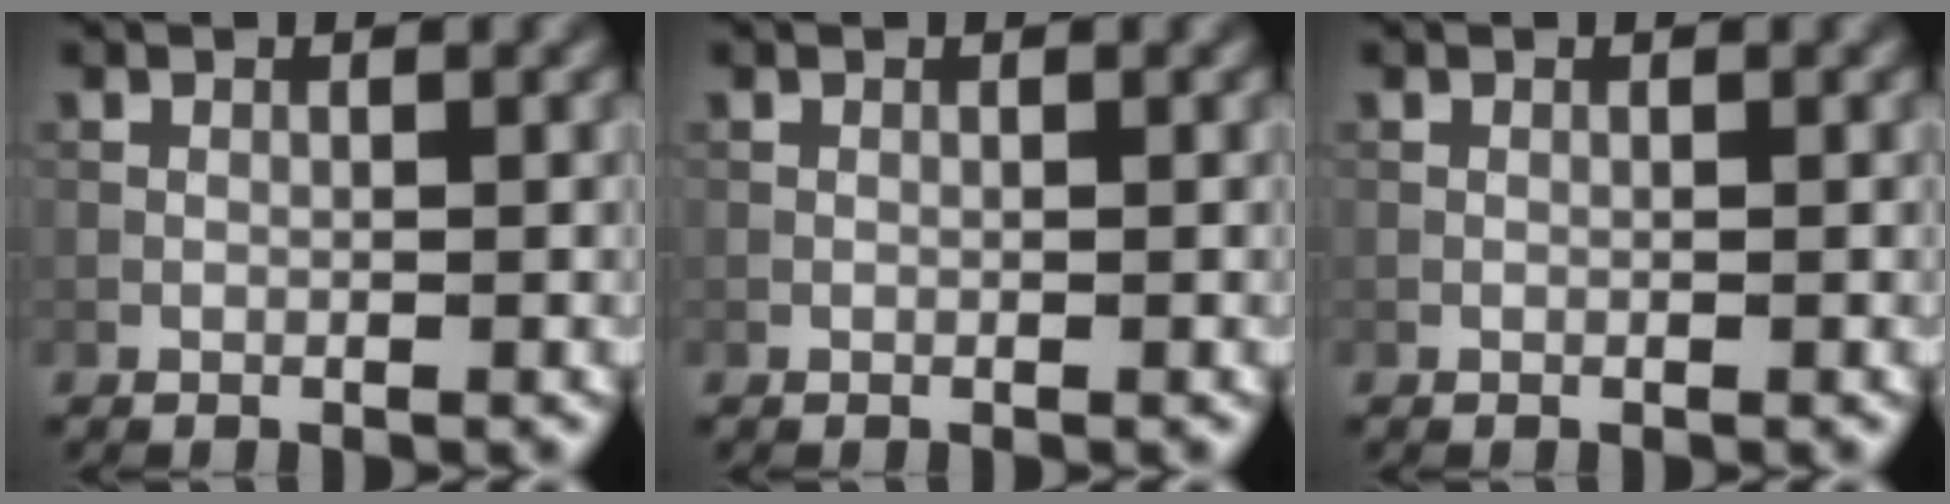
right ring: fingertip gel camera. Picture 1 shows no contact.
{"total": 0.0}
{"total": 0.0}